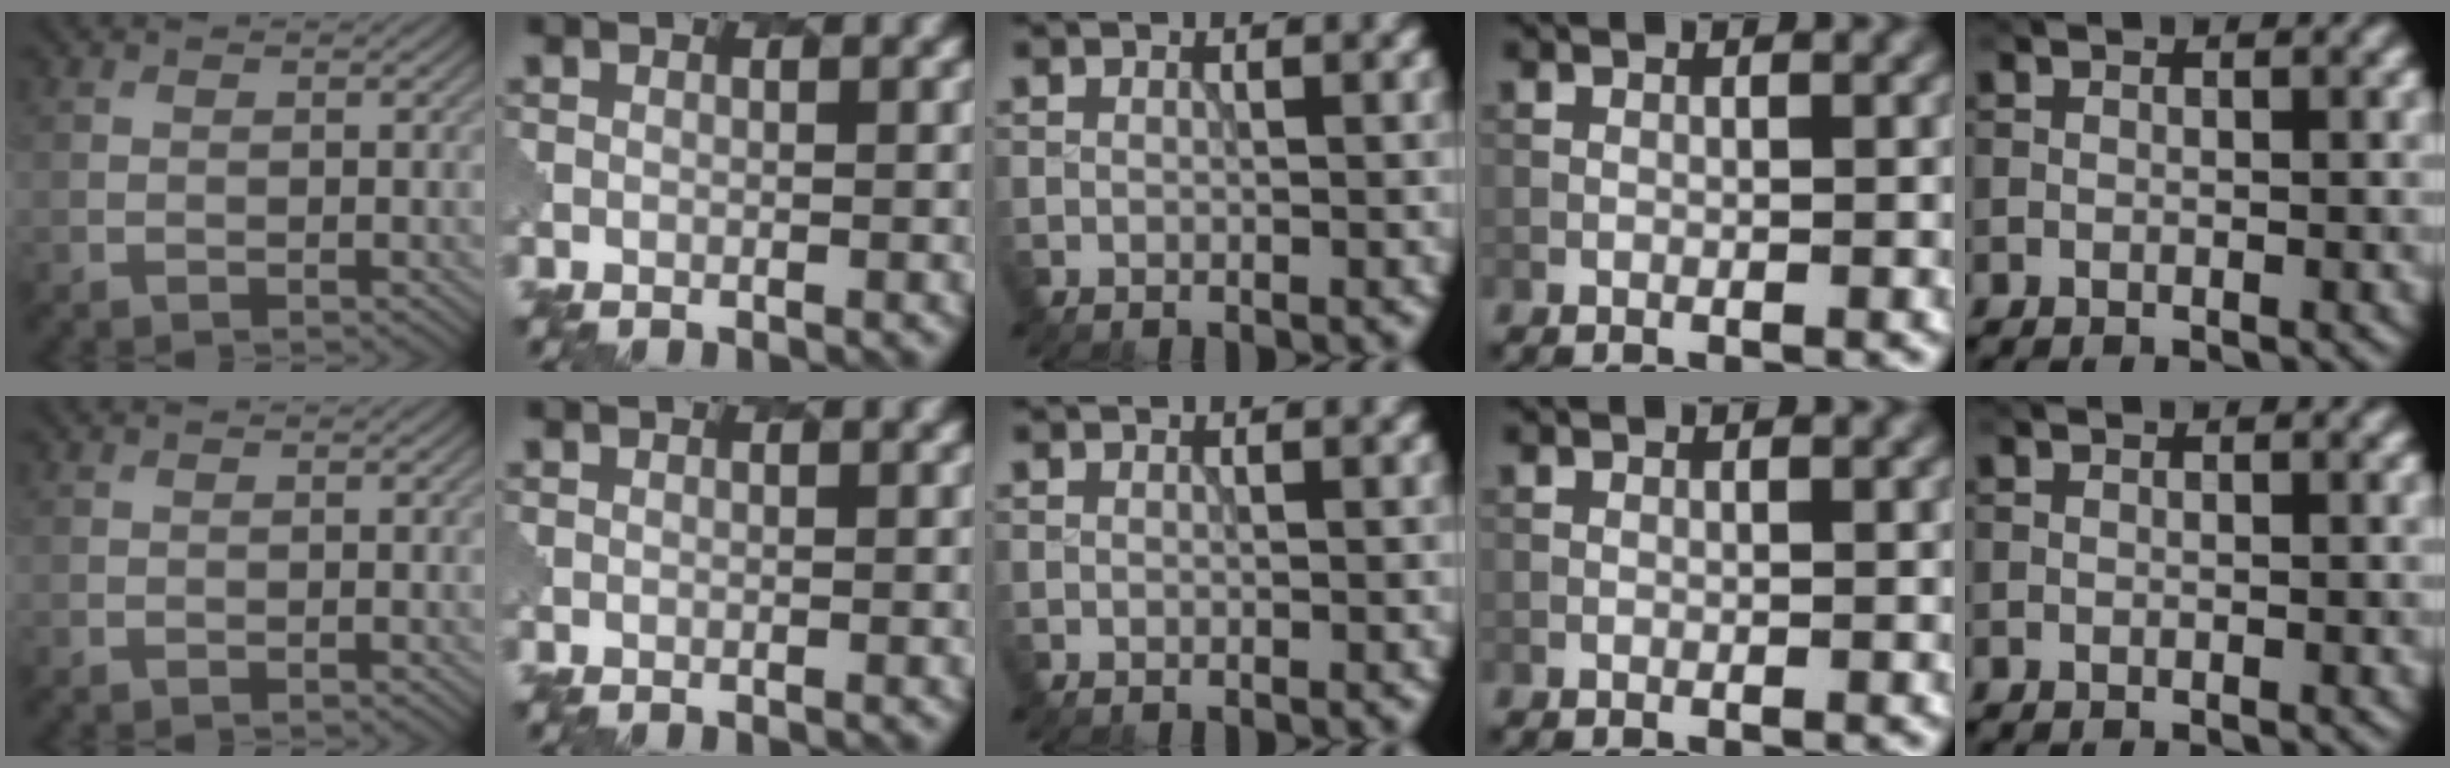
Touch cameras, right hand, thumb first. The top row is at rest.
{}